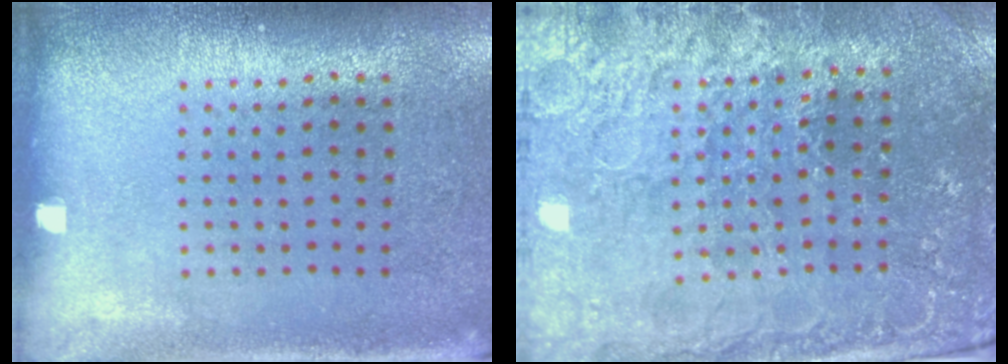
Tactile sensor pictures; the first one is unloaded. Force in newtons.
{"total": 3.1, "press": 3.1, "slide": 0.4}